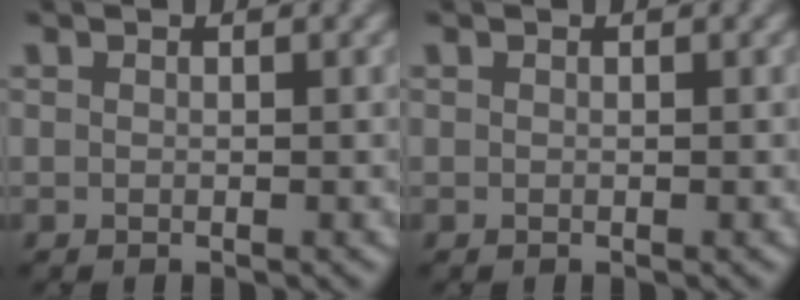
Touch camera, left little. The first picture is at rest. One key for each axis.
{"total": 0.0}